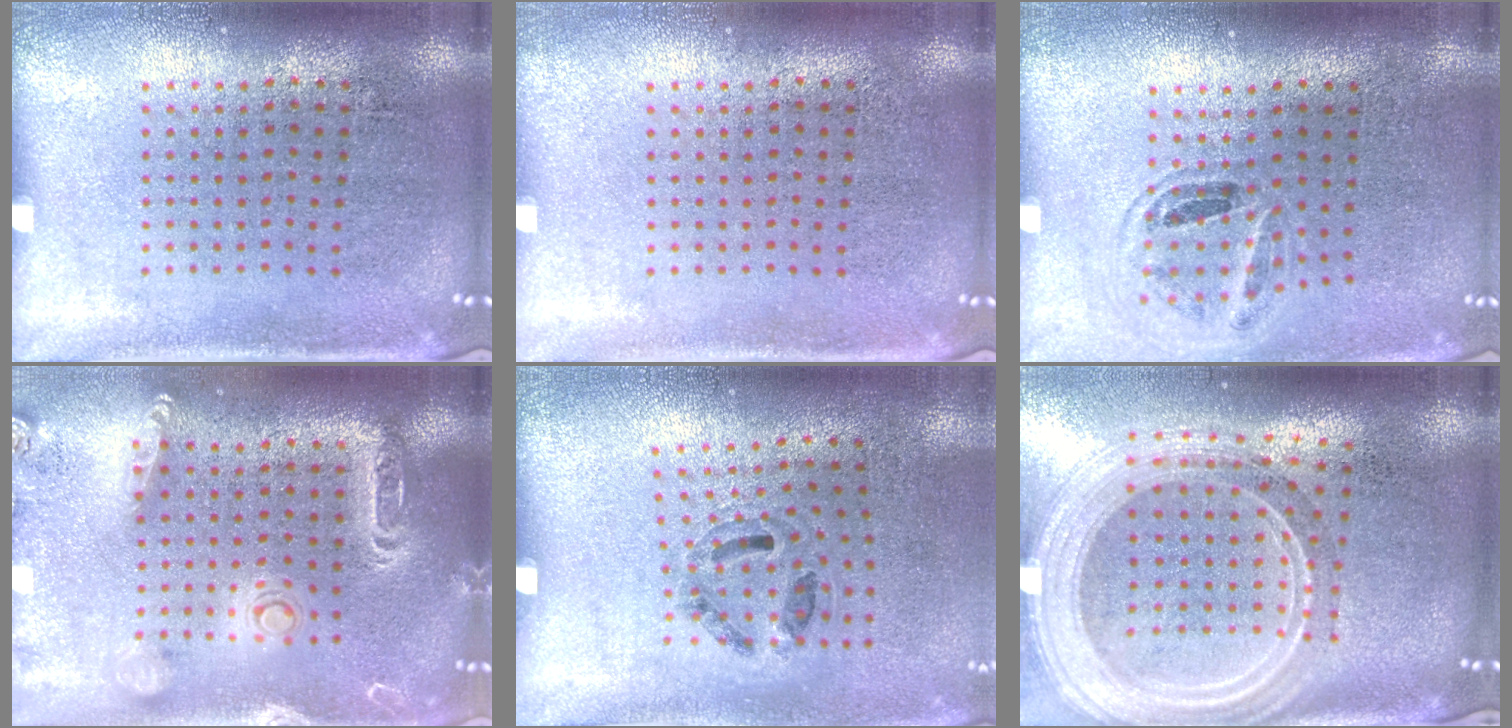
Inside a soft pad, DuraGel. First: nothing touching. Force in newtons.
{"total": 0.0}
{"total": 0.9, "press": 0.9, "slide": 0.1}
{"total": 2.0, "press": 1.9, "slide": 0.6}
{"total": 1.2, "press": 0.8, "slide": 0.8}
{"total": 2.8, "press": 2.3, "slide": 1.5}